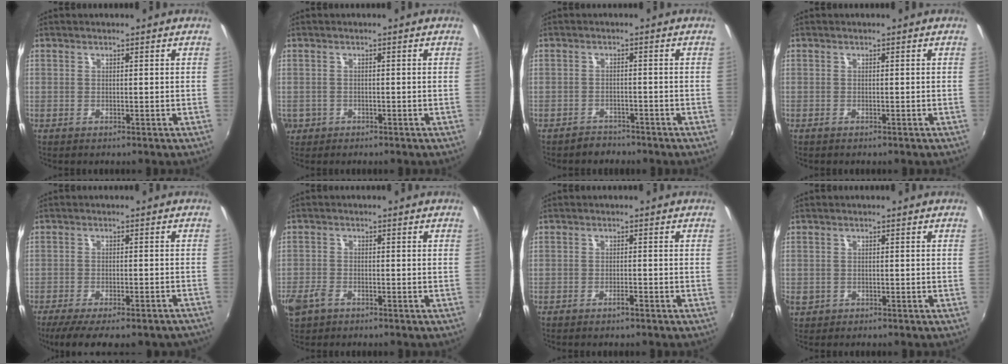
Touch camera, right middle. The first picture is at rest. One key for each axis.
{"total": 3.5, "fx": -1.3, "fy": 3.0, "fz": 1.1, "tx": -0.033, "ty": -0.004, "tz": -0.020}
{"total": 3.1, "fx": -2.7, "fy": 1.5, "fz": 0.1, "tx": -0.014, "ty": 0.002, "tz": -0.043}
{"total": 0.5, "fx": -0.5, "fy": 0.2, "fz": 0.1, "tx": -0.002, "ty": -0.003, "tz": -0.010}
{"total": 15.7, "fx": -13.0, "fy": 3.8, "fz": 7.9, "tx": -0.153, "ty": -0.046, "tz": -0.176}
{"total": 5.2, "fx": -3.3, "fy": 2.9, "fz": 2.8, "tx": -0.078, "ty": -0.009, "tz": -0.065}
{"total": 1.4, "fx": -1.2, "fy": 0.2, "fz": 0.8, "tx": -0.015, "ty": -0.001, "tz": -0.021}
{"total": 2.5, "fx": -0.8, "fy": 2.1, "fz": 0.9, "tx": -0.023, "ty": -0.004, "tz": -0.011}